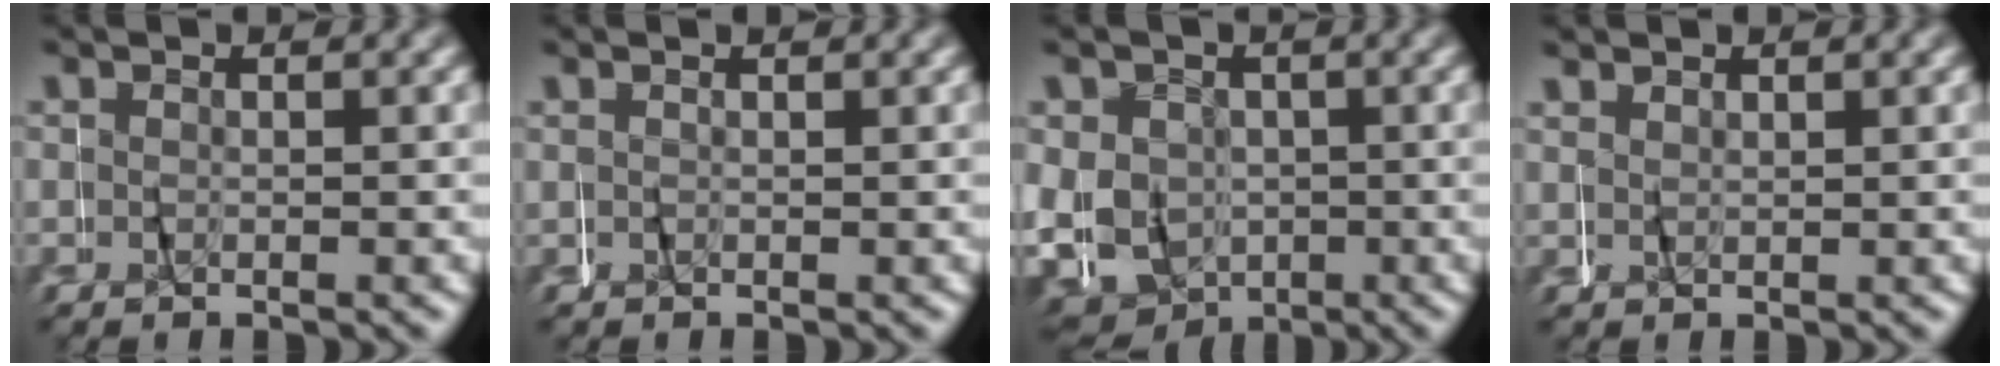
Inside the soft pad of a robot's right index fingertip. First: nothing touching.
{"total": 0.0}
{"total": 11.3, "force": [-2.2, 10.5, 3.7], "torque": [-0.099, -0.046, -0.022]}
{"total": 0.9, "force": [0.8, 0.0, -0.3], "torque": [0.004, -0.001, 0.017]}